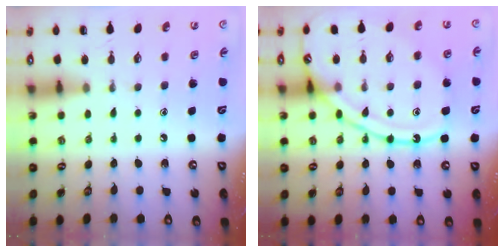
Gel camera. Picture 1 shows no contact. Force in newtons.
{"total": 13.7, "press": 13.7, "slide": 1.1}